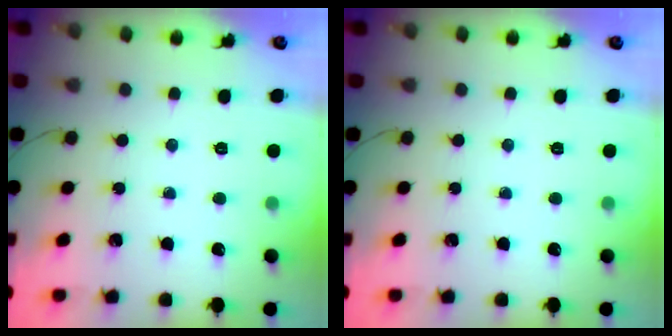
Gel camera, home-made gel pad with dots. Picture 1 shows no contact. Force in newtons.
{"total": 0.0}